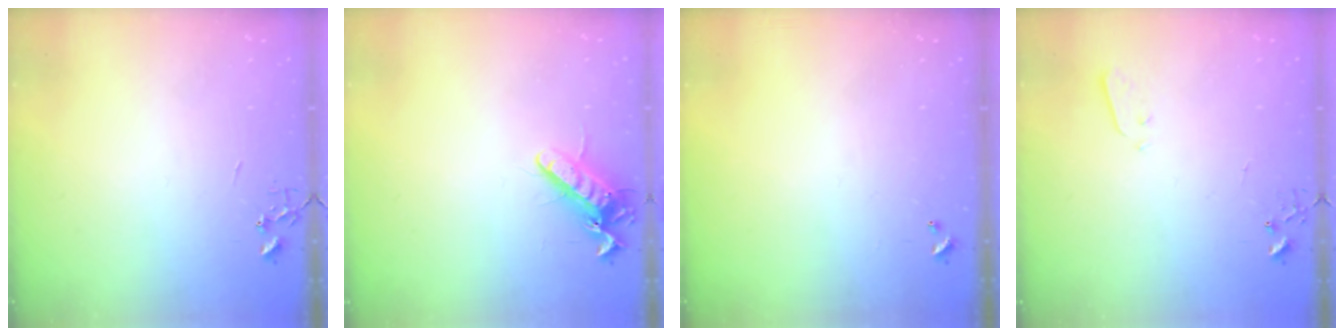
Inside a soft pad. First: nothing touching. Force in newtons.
{"total": 11.7, "press": 11.6, "slide": 1.7}
{"total": 0.0}
{"total": 3.2, "press": 3.1, "slide": 0.7}